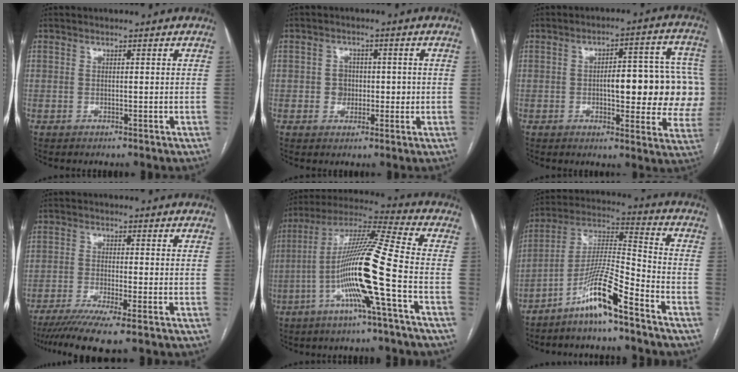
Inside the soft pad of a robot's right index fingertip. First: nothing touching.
{"total": 3.3, "force": [-0.3, 3.0, 1.4], "torque": [-0.013, 0.013, -0.002]}
{"total": 16.0, "force": [-0.4, 5.9, 14.8], "torque": [-0.158, 0.034, 0.001]}
{"total": 8.7, "force": [-6.4, -0.6, 5.8], "torque": [-0.090, -0.019, -0.104]}
{"total": 15.5, "force": [-4.6, -1.5, 14.7], "torque": [-0.281, 0.002, -0.097]}
{"total": 11.2, "force": [-7.7, 0.2, 8.1], "torque": [-0.165, 0.002, -0.147]}